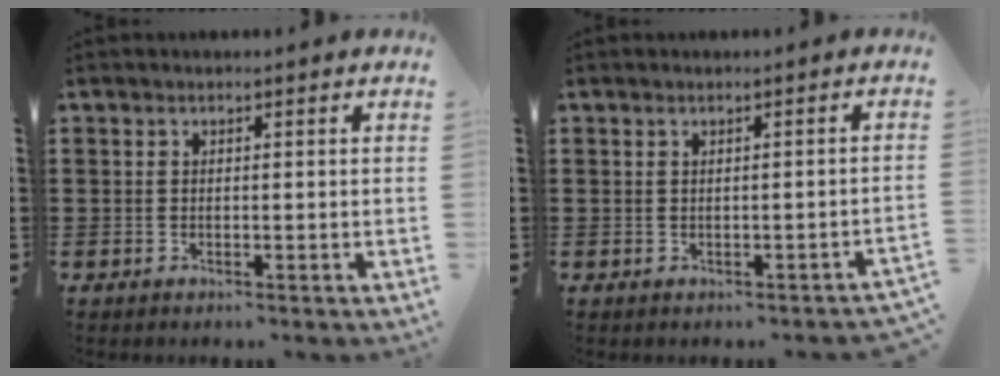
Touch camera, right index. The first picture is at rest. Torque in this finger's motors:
{"motor_torque": [0.02, 0.66, 0.06, 0.01]}